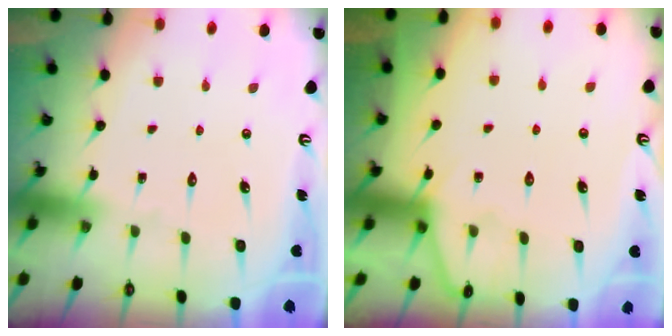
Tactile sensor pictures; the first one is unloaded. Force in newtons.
{"total": 3.9, "press": 3.8, "slide": 0.5}